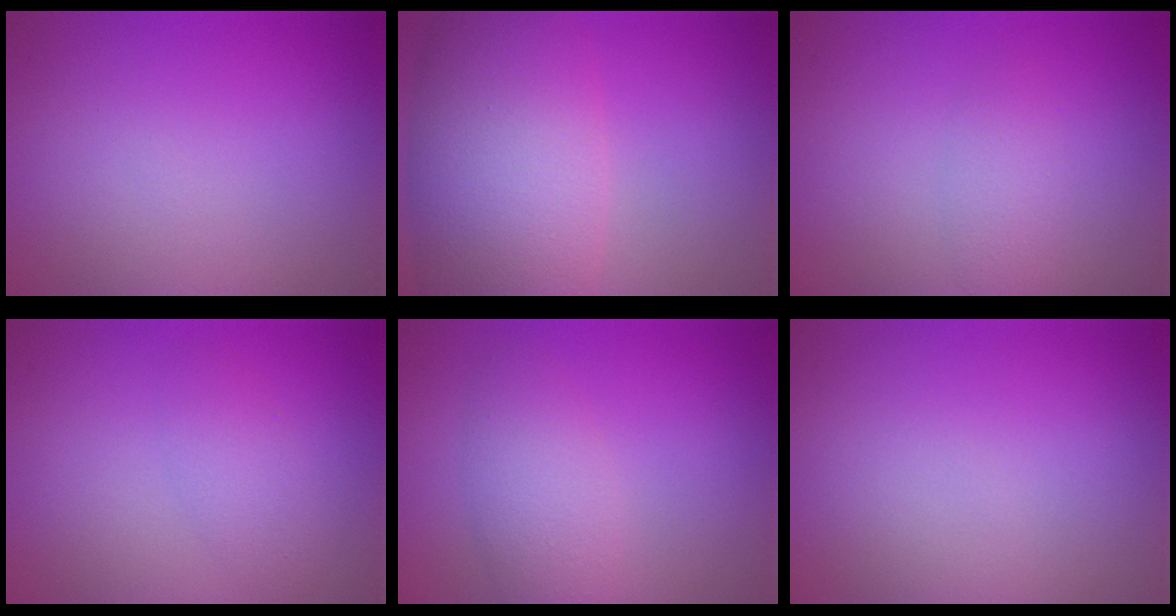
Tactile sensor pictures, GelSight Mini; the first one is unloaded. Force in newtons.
{"total": 10.4, "press": 10.3, "slide": 0.4}
{"total": 1.9, "press": 1.9, "slide": 0.1}
{"total": 1.9, "press": 1.9, "slide": 0.1}
{"total": 3.1, "press": 3.1, "slide": 0.1}
{"total": 0.0}